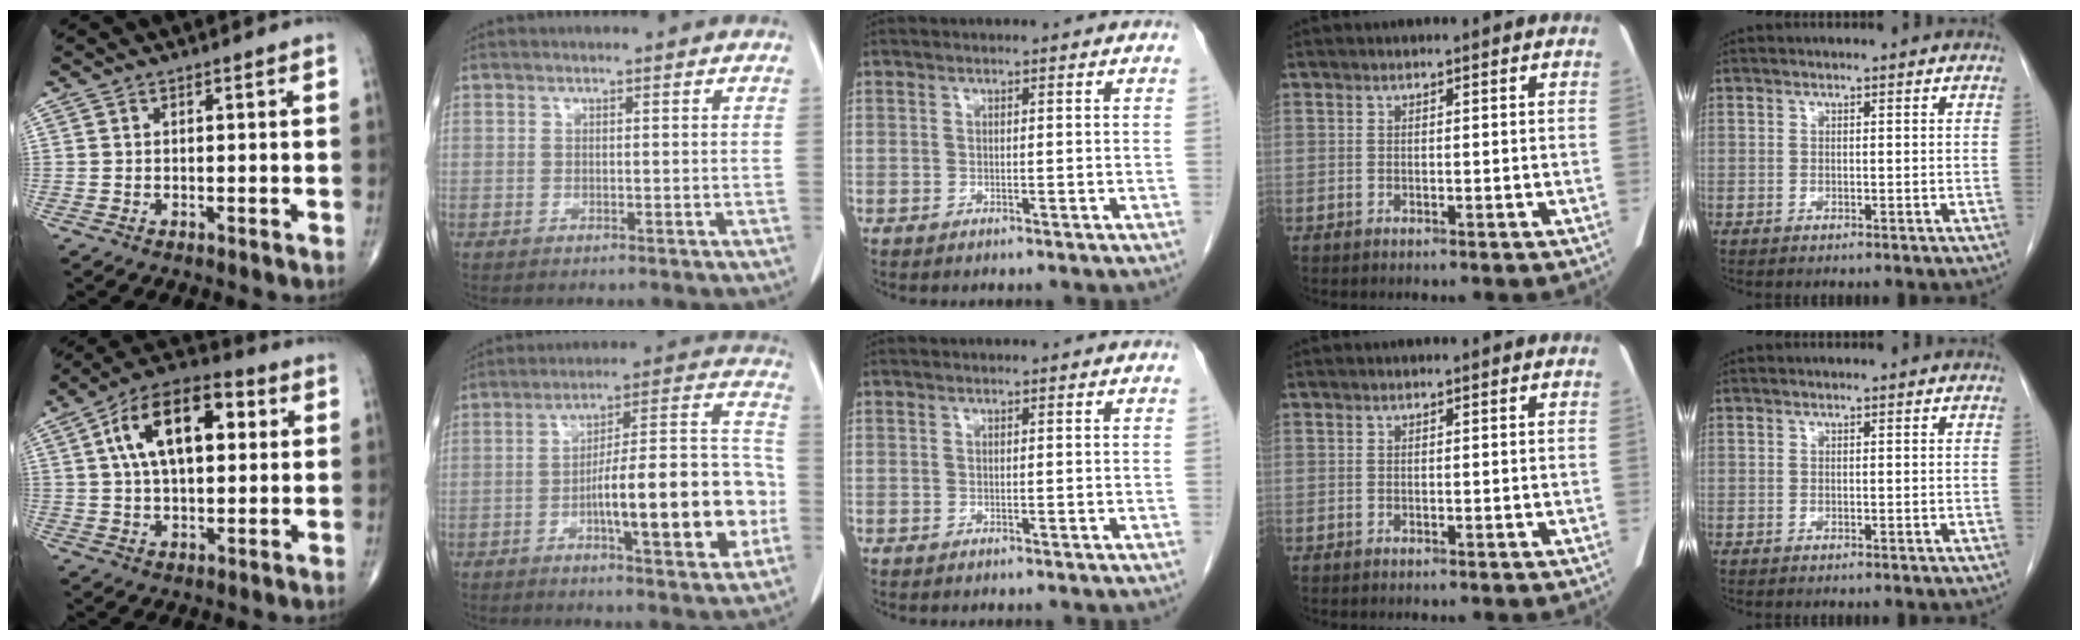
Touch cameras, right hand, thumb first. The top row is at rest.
{"thumb": {"total": 16.9, "force": [4.3, 8.8, 13.8], "torque": [-0.216, 0.021, 0.063]}, "index": {"total": 18.5, "force": [-4.8, 3.6, 17.5], "torque": [-0.249, 0.027, -0.067]}}